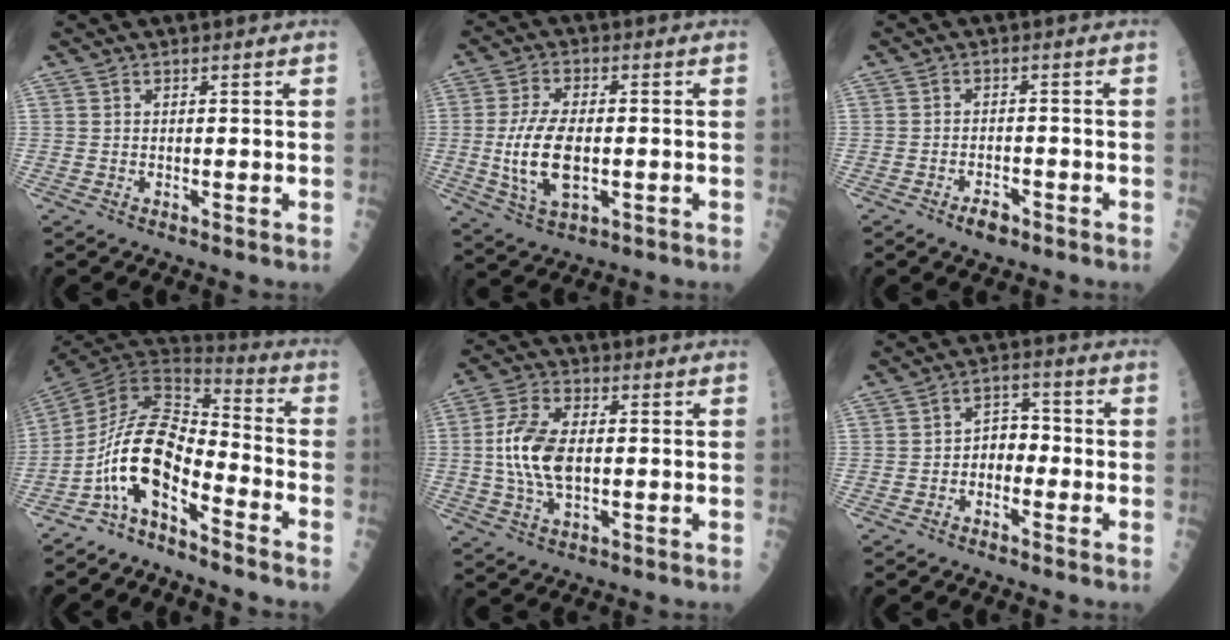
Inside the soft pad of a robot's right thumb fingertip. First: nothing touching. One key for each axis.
{"total": 11.4, "fx": -1.3, "fy": 5.6, "fz": 9.9, "tx": -0.193, "ty": -0.002, "tz": -0.020}
{"total": 3.1, "fx": -2.0, "fy": 1.5, "fz": 1.9, "tx": -0.023, "ty": 0.012, "tz": -0.032}
{"total": 13.7, "fx": -6.8, "fy": 5.4, "fz": 10.6, "tx": -0.182, "ty": 0.087, "tz": -0.133}
{"total": 10.9, "fx": -0.1, "fy": 5.8, "fz": 9.3, "tx": -0.186, "ty": 0.008, "tz": -0.004}
{"total": 4.8, "fx": -1.7, "fy": 3.5, "fz": 2.8, "tx": -0.018, "ty": 0.029, "tz": -0.042}